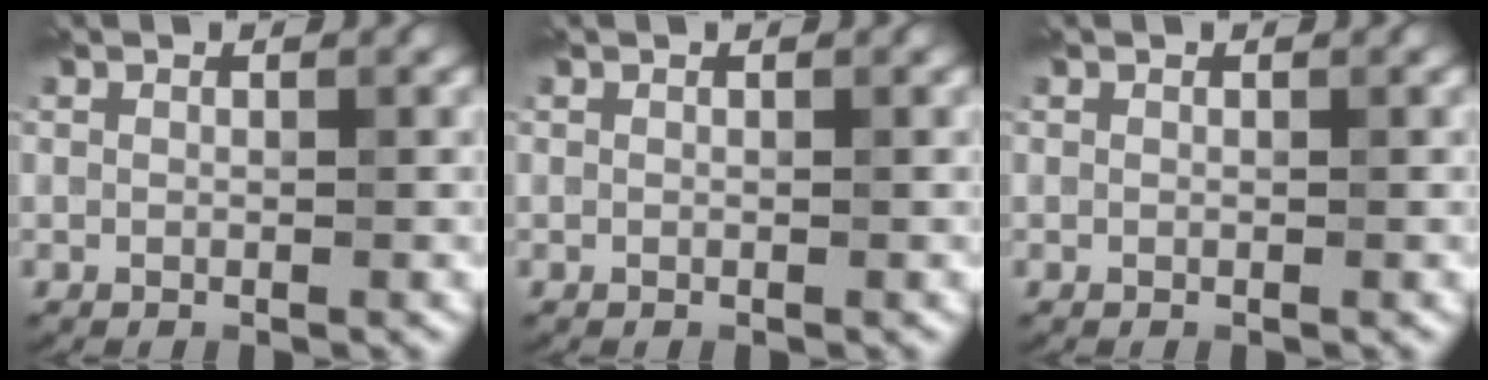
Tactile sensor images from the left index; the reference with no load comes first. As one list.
[{"total": 0.0}, {"total": 0.0}]